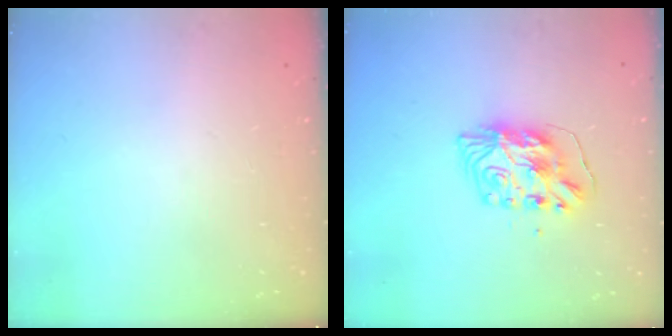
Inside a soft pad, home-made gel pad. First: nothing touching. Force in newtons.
{"total": 9.0, "press": 8.9, "slide": 0.7}